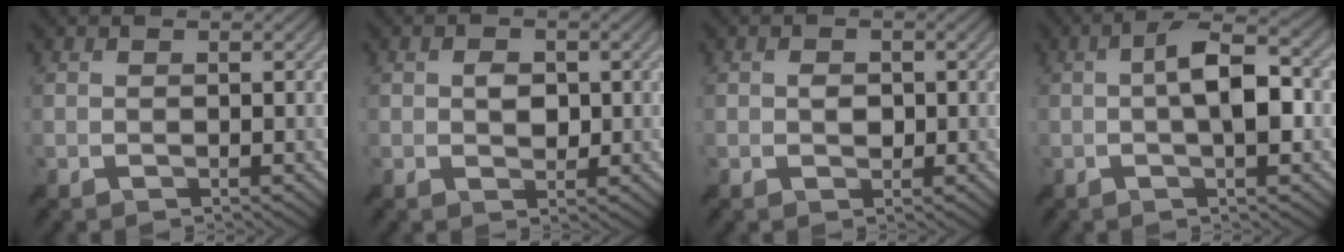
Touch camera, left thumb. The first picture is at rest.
{"total": 2.3, "force": [0.3, 1.6, 1.5], "torque": [-0.028, -0.001, 0.003]}
{"total": 1.4, "force": [0.0, 1.1, 0.9], "torque": [-0.018, -0.002, -0.003]}
{"total": 7.5, "force": [-0.3, 2.1, 7.2], "torque": [-0.120, 0.021, -0.017]}